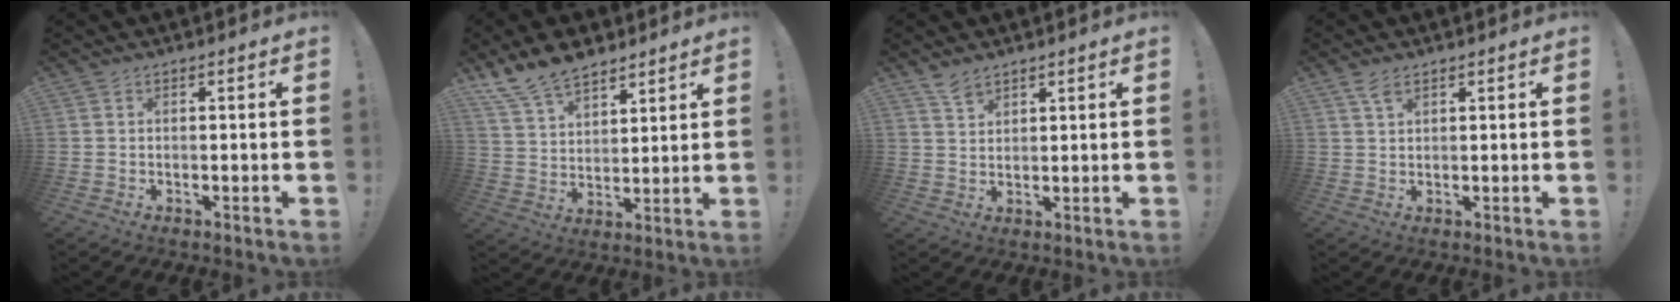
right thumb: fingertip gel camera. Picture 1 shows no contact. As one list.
[{"total": 12.5, "force": [10.1, 6.1, 4.2], "torque": [-0.079, -0.068, 0.194]}, {"total": 3.8, "force": [3.2, 1.5, 1.5], "torque": [-0.009, -0.024, 0.056]}, {"total": 2.9, "force": [1.8, 1.3, 1.8], "torque": [-0.030, -0.003, 0.032]}]